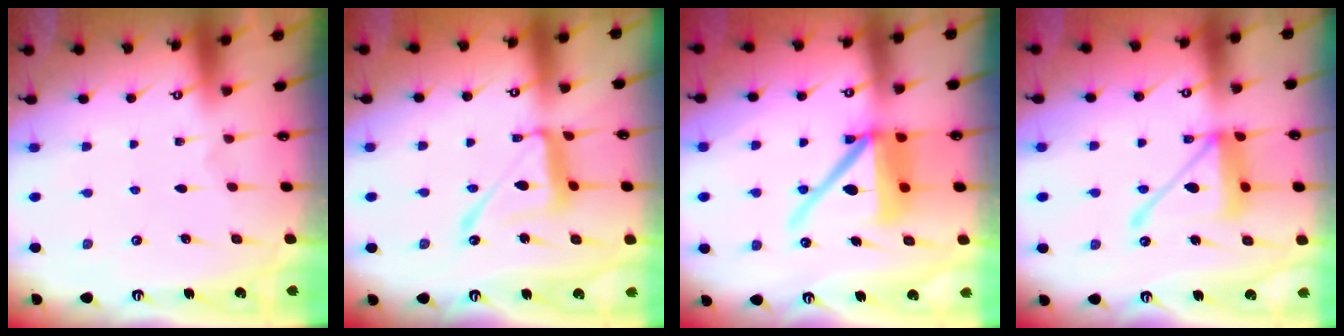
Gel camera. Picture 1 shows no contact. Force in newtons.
{"total": 14.6, "press": 14.6, "slide": 1.2}
{"total": 15.1, "press": 15.0, "slide": 2.1}
{"total": 14.6, "press": 14.5, "slide": 1.7}